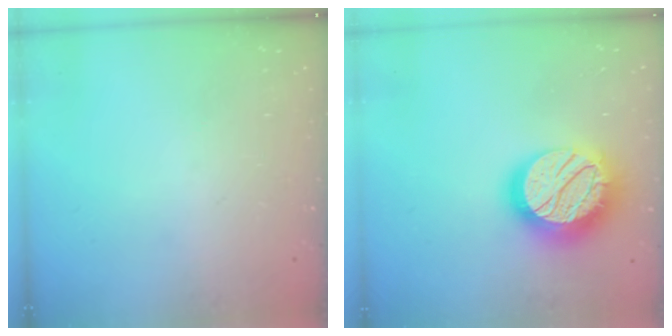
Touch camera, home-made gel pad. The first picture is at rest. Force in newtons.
{"total": 20.9, "press": 20.8, "slide": 1.4}